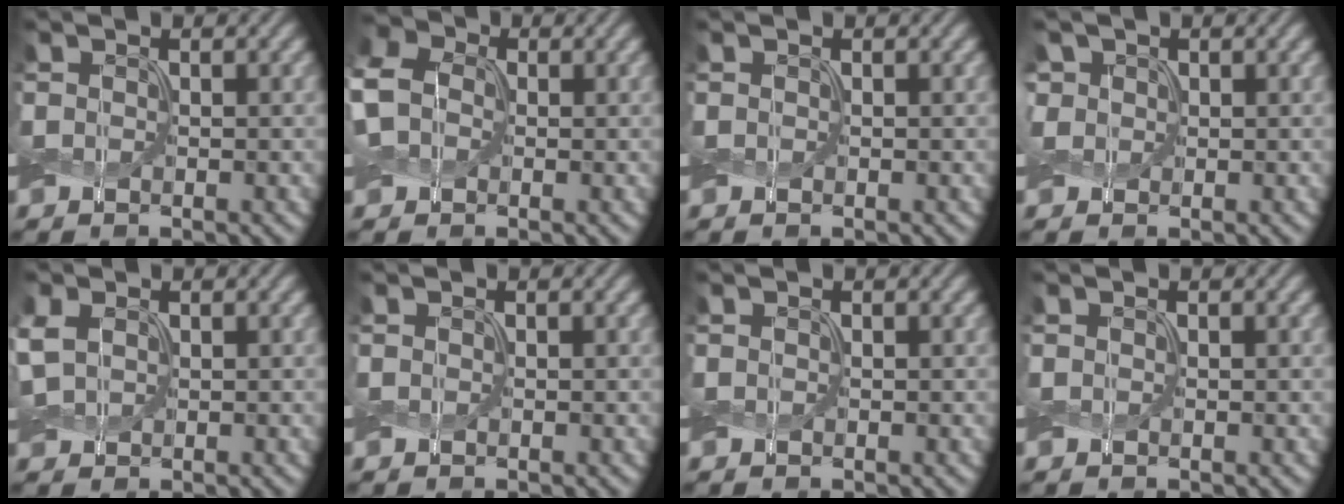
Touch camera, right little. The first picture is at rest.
{"total": 6.6, "force": [0.6, 5.2, 4.0], "torque": [-0.107, 0.022, -0.010]}
{"total": 0.0}
{"total": 1.5, "force": [0.7, 1.3, 0.4], "torque": [-0.015, 0.001, 0.011]}
{"total": 2.5, "force": [0.6, 1.8, 1.6], "torque": [-0.048, 0.006, 0.011]}
{"total": 0.0}
{"total": 0.0}
{"total": 0.0}